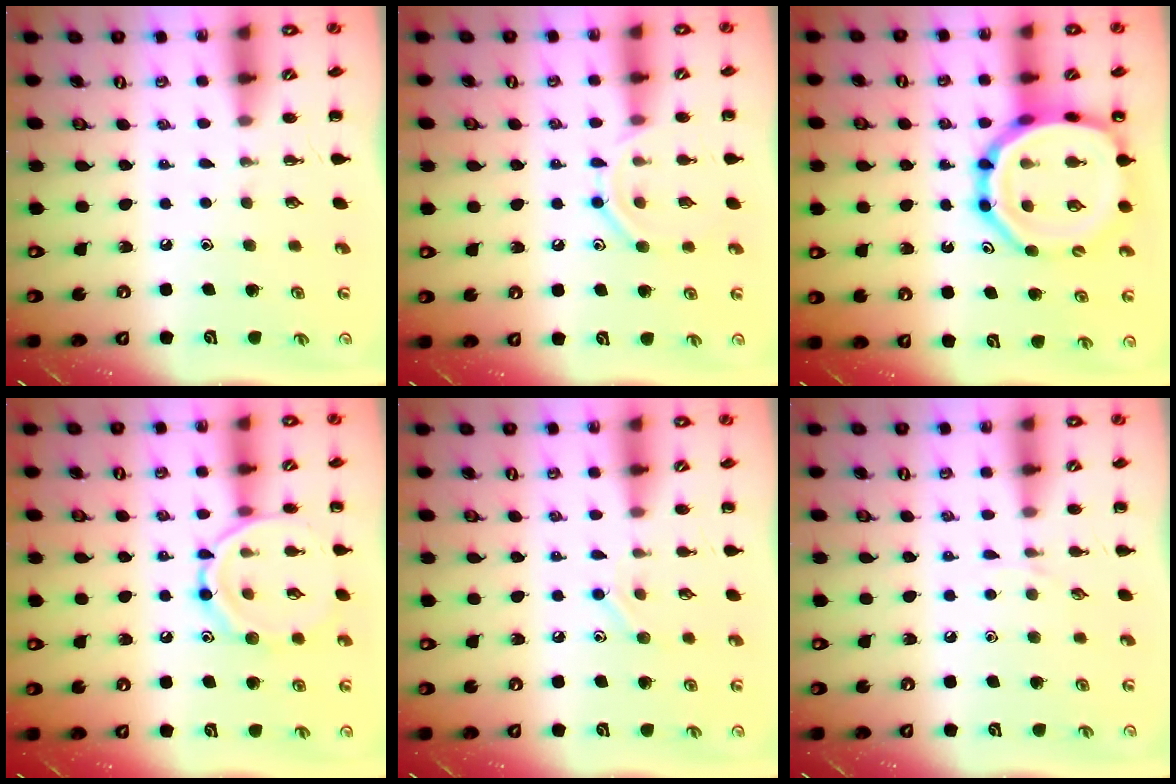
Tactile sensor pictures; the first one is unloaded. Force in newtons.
{"total": 9.6, "press": 9.5, "slide": 1.4}
{"total": 19.7, "press": 19.4, "slide": 3.6}
{"total": 11.7, "press": 11.7, "slide": 0.5}
{"total": 7.5, "press": 7.3, "slide": 1.6}
{"total": 3.0, "press": 2.8, "slide": 1.1}